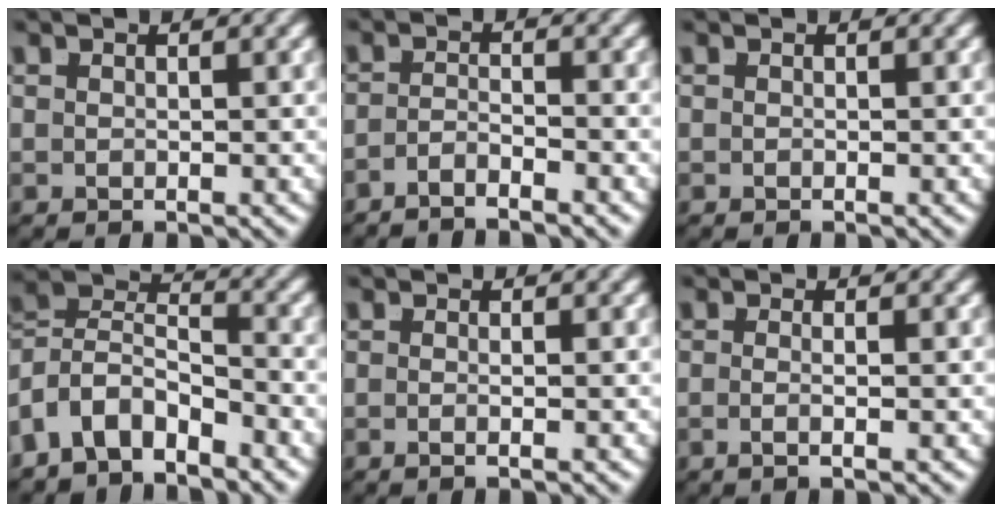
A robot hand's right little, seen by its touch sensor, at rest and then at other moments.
{"total": 3.0, "force": [-2.8, 0.2, 0.8], "torque": [-0.010, -0.013, -0.046]}
{"total": 0.0}
{"total": 9.0, "force": [-1.9, 7.7, 4.3], "torque": [-0.105, -0.031, -0.038]}
{"total": 1.3, "force": [-1.0, -0.4, 0.7], "torque": [-0.016, -0.005, -0.016]}
{"total": 1.7, "force": [-1.1, -0.4, 1.3], "torque": [-0.029, -0.008, -0.018]}